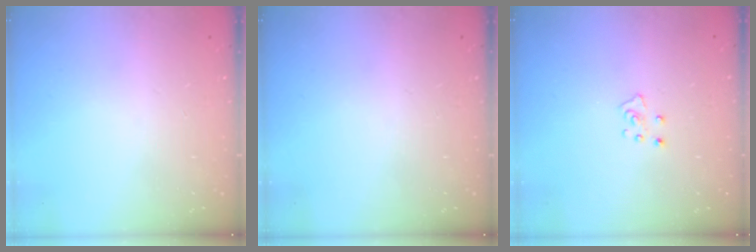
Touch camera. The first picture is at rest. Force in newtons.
{"total": 0.0}
{"total": 5.0, "press": 5.0, "slide": 0.3}